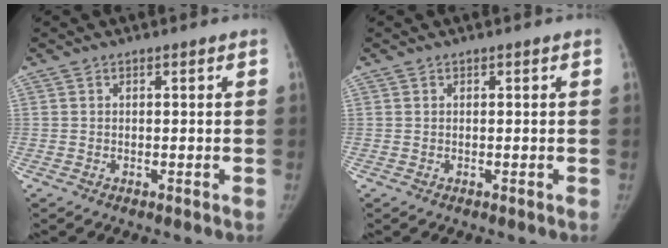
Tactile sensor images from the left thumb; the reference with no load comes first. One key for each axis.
{"total": 0.0}